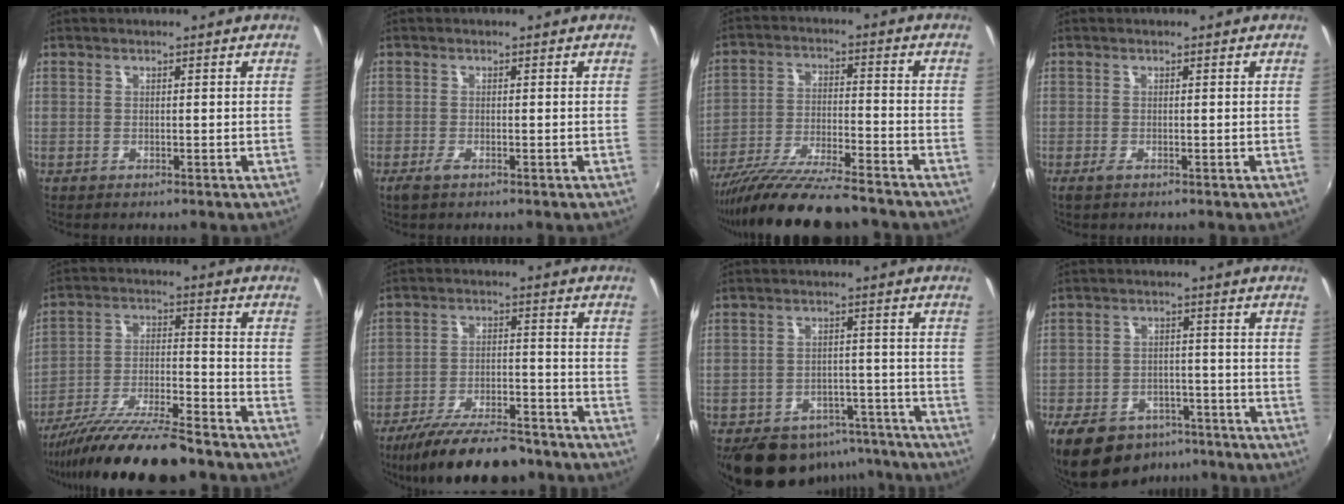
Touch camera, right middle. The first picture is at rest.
{"total": 1.7, "force": [-1.1, 0.4, 1.2], "torque": [-0.026, -0.006, -0.021]}
{"total": 17.3, "force": [-14.8, 2.0, 8.8], "torque": [-0.177, -0.044, -0.247]}
{"total": 1.0, "force": [-0.6, 0.2, 0.8], "torque": [-0.017, -0.004, -0.012]}
{"total": 17.5, "force": [-14.4, 2.2, 9.6], "torque": [-0.189, -0.035, -0.244]}
{"total": 18.6, "force": [-15.3, 5.3, 9.2], "torque": [-0.176, -0.021, -0.228]}
{"total": 16.0, "force": [-12.2, 8.3, 6.0], "torque": [-0.126, 0.017, -0.148]}
{"total": 14.9, "force": [-10.4, 8.5, 6.3], "torque": [-0.151, -0.002, -0.146]}